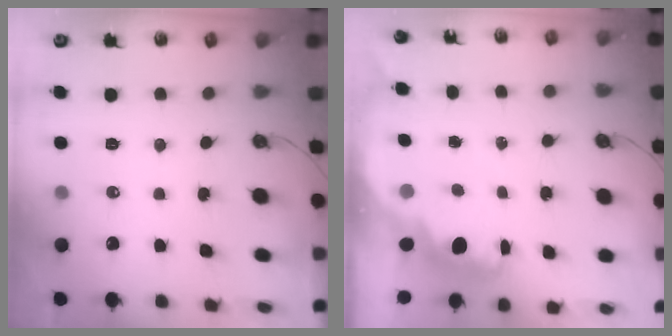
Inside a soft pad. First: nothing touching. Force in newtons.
{"total": 2.5, "press": 2.4, "slide": 0.6}